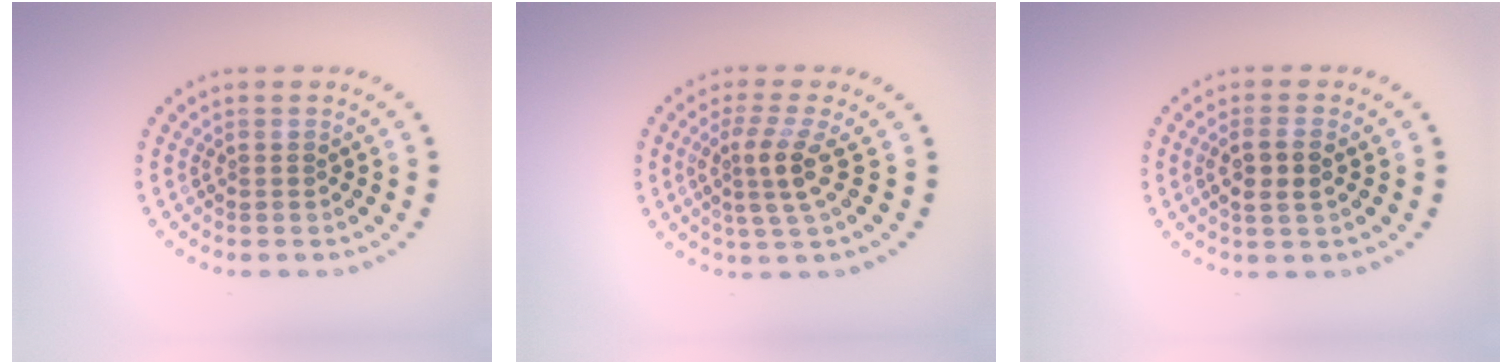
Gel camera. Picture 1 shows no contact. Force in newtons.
{"total": 3.1, "press": 2.4, "slide": 2.0}
{"total": 2.3, "press": 2.2, "slide": 0.9}